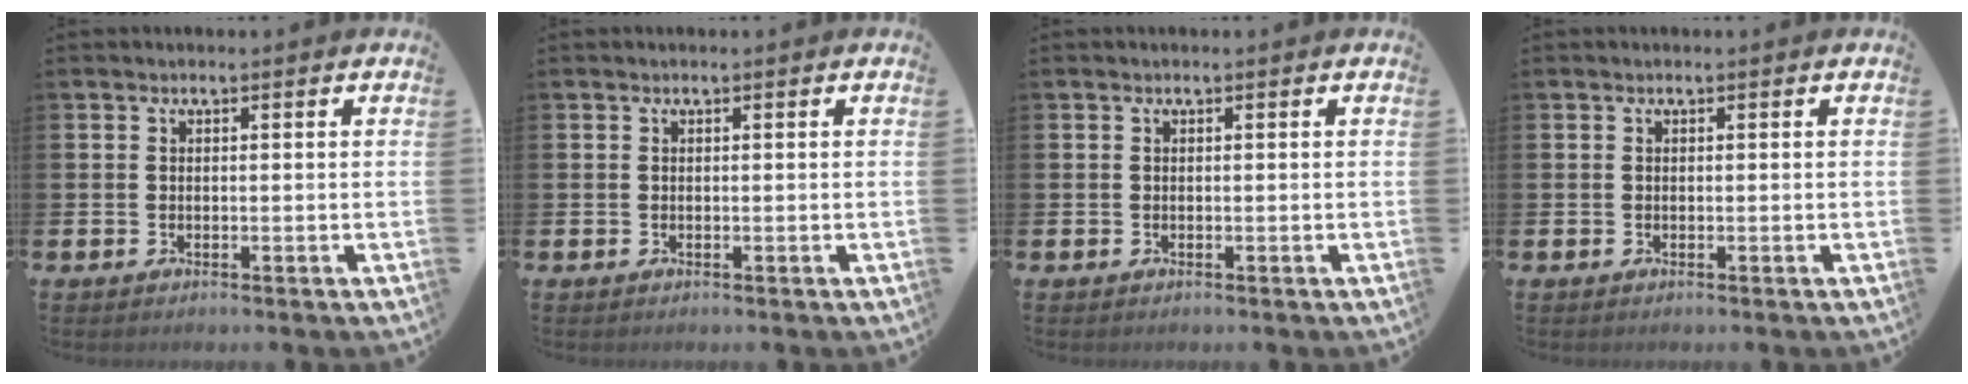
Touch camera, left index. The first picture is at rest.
{"total": 0.0}
{"total": 0.0}
{"total": 0.0}